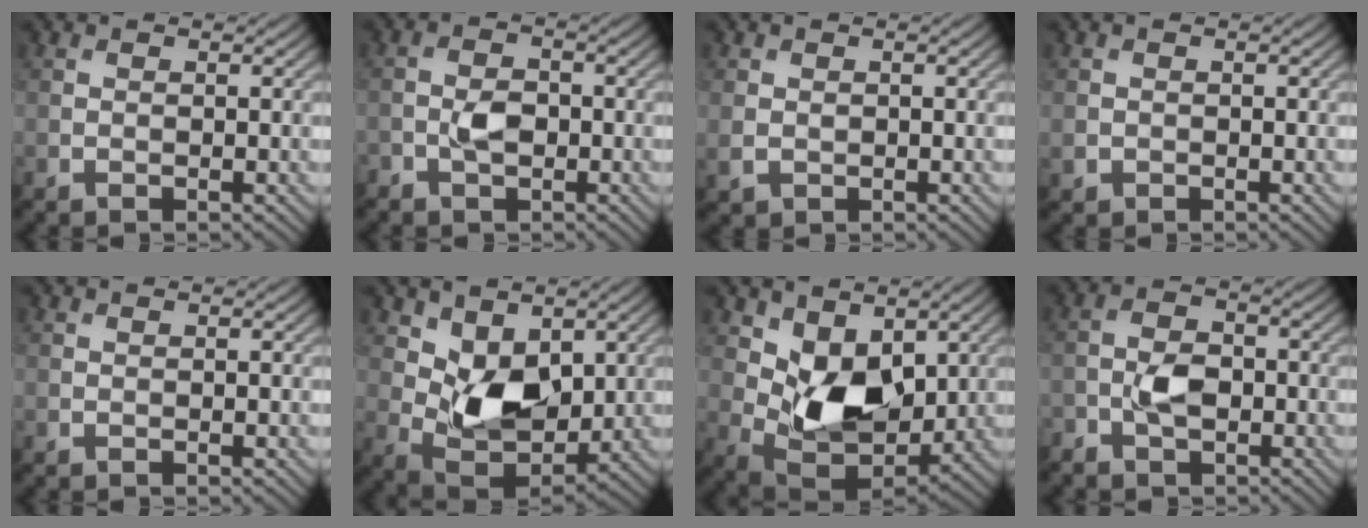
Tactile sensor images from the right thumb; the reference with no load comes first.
{"total": 3.3, "force": [-1.2, 2.3, 2.1], "torque": [-0.040, 0.002, -0.027]}
{"total": 2.0, "force": [0.0, 1.6, 1.1], "torque": [-0.030, -0.007, 0.003]}
{"total": 1.2, "force": [-0.3, 1.1, 0.2], "torque": [-0.003, -0.008, -0.007]}
{"total": 0.0}
{"total": 8.2, "force": [2.5, 5.3, 5.7], "torque": [-0.117, -0.024, 0.046]}
{"total": 9.2, "force": [2.6, 5.9, 6.6], "torque": [-0.136, -0.026, 0.047]}
{"total": 4.3, "force": [-1.7, 2.8, 2.8], "torque": [-0.056, 0.003, -0.037]}